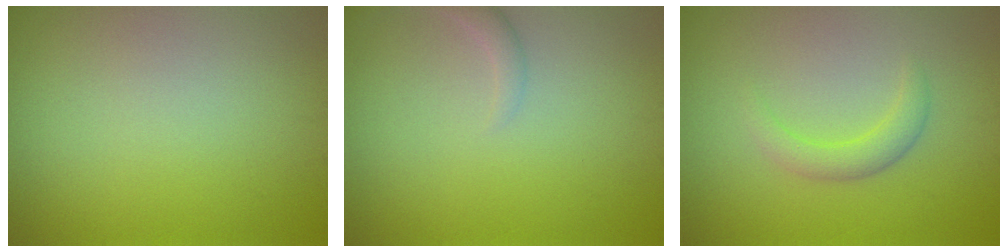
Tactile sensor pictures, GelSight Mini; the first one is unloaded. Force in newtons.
{"total": 1.5, "press": 1.5, "slide": 0.2}
{"total": 2.1, "press": 2.1, "slide": 0.2}